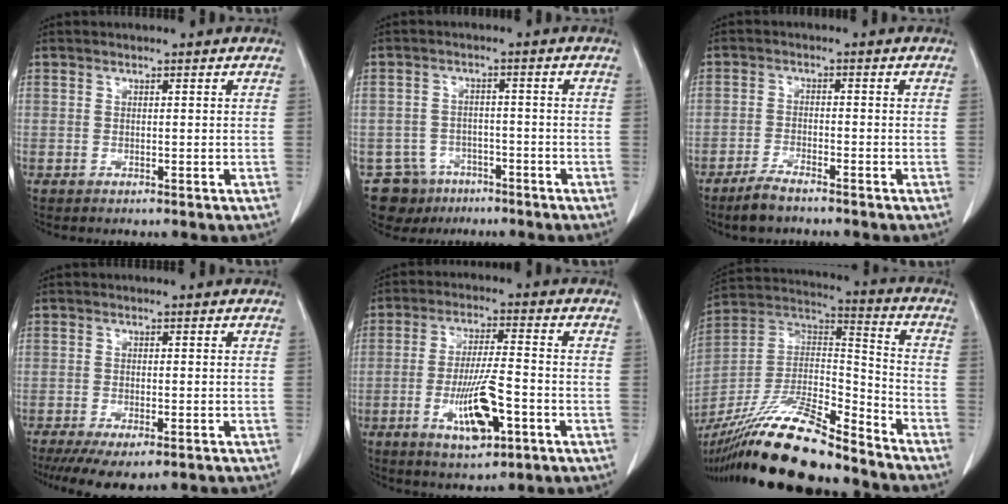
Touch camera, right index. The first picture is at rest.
{"total": 6.7, "force": [-4.4, 5.1, -0.1], "torque": [0.009, 0.015, -0.064]}
{"total": 3.8, "force": [-3.2, 0.6, 1.9], "torque": [-0.042, -0.006, -0.061]}
{"total": 10.4, "force": [-8.0, 2.8, 6.1], "torque": [-0.089, -0.012, -0.115]}
{"total": 10.1, "force": [-3.7, 2.2, 9.1], "torque": [-0.172, -0.007, -0.059]}
{"total": 23.6, "force": [-19.5, 3.8, 12.7], "torque": [-0.257, -0.012, -0.348]}